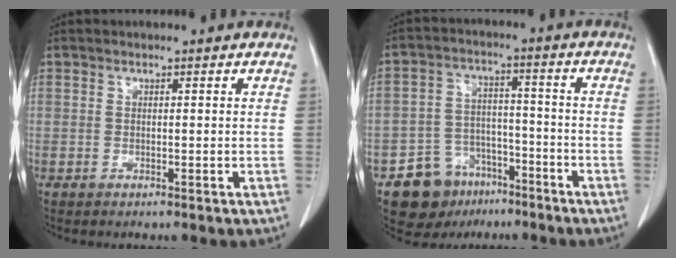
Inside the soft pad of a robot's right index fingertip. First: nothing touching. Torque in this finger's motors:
{"motor_torque": [-0.16, -0.10, -0.63, -0.21]}